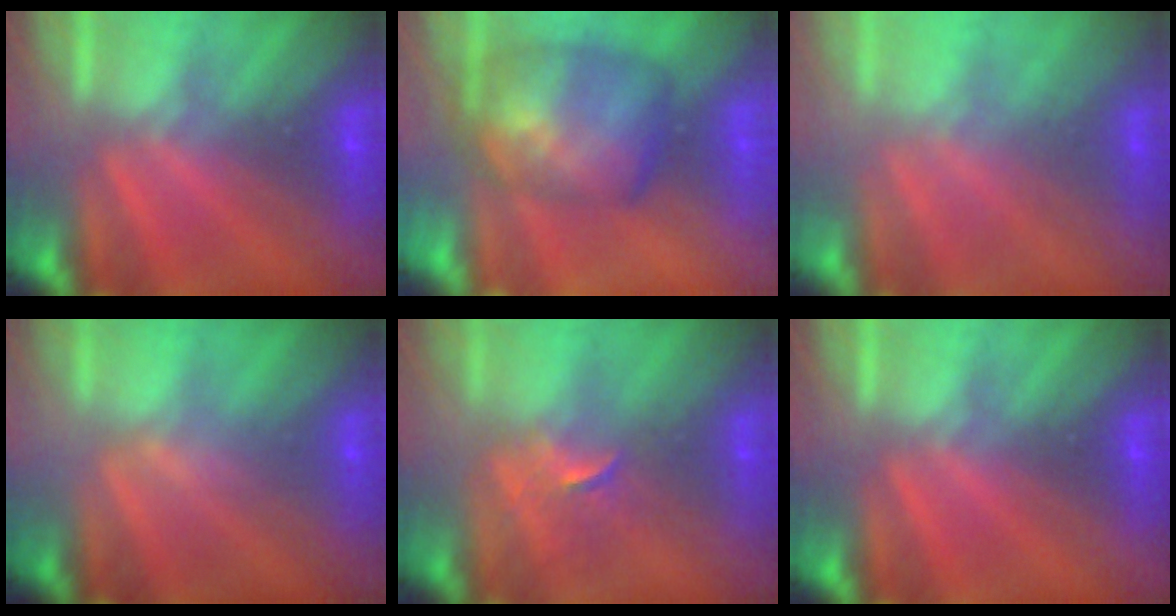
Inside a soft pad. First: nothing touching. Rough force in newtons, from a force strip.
{"total": 7.2}
{"total": 2.3}
{"total": 2.1}
{"total": 2.5}
{"total": 0.0}